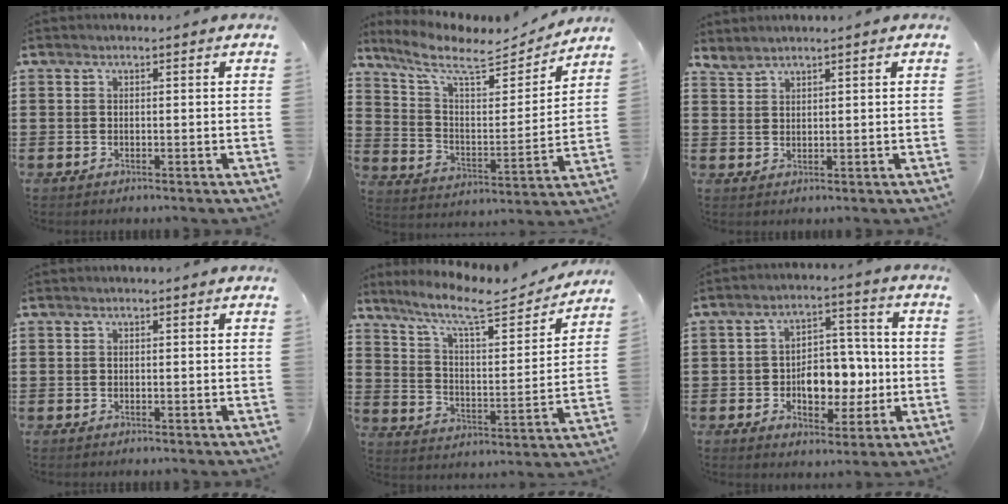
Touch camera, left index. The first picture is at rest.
{"total": 9.4, "force": [7.5, 2.4, 5.1], "torque": [-0.131, -0.040, 0.127]}
{"total": 1.8, "force": [1.8, 0.1, 0.2], "torque": [-0.008, -0.001, 0.037]}
{"total": 0.0}
{"total": 9.8, "force": [8.1, 1.1, 5.3], "torque": [-0.120, -0.052, 0.131]}
{"total": 7.8, "force": [-1.3, 5.4, 5.6], "torque": [-0.081, 0.009, -0.025]}